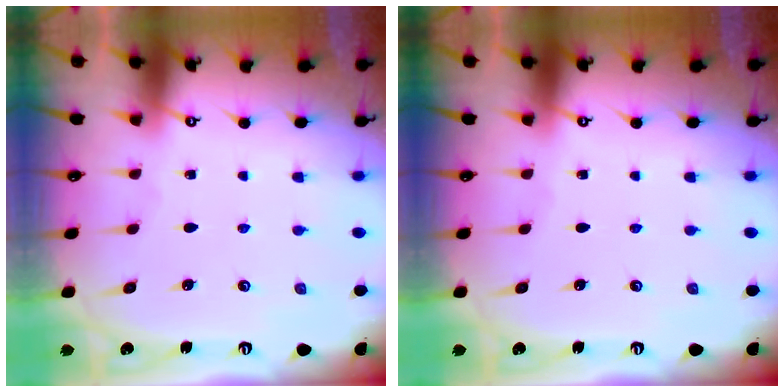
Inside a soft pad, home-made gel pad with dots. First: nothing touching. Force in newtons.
{"total": 0.0}